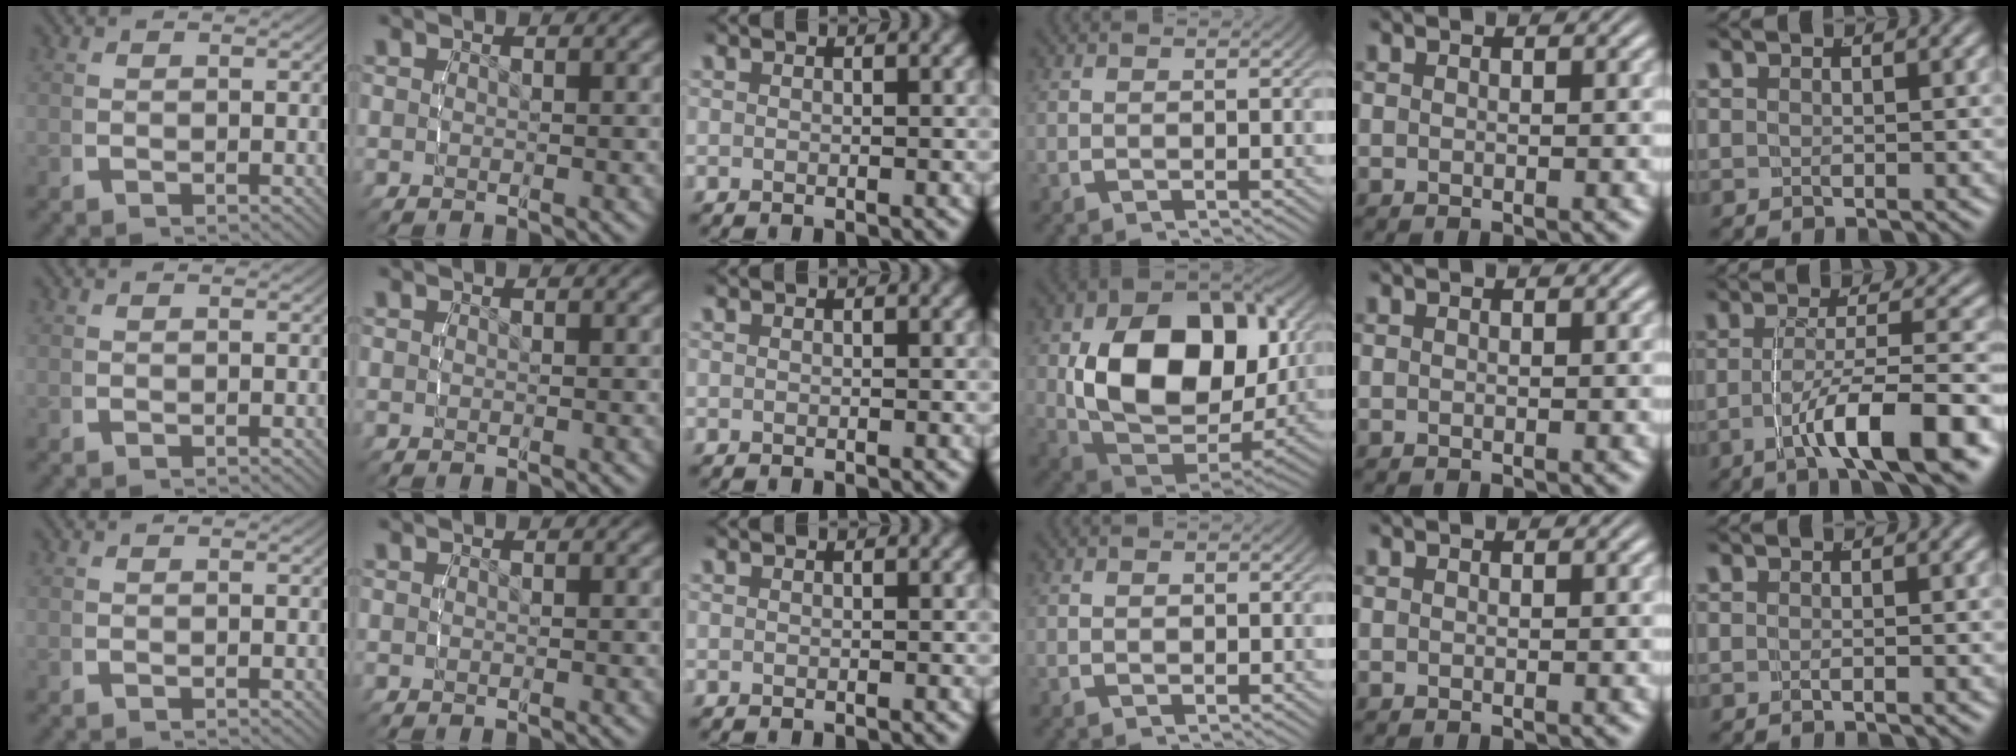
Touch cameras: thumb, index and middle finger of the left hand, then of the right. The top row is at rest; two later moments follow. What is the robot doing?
{"motion": "lift_and_place", "object": "lipstick"}